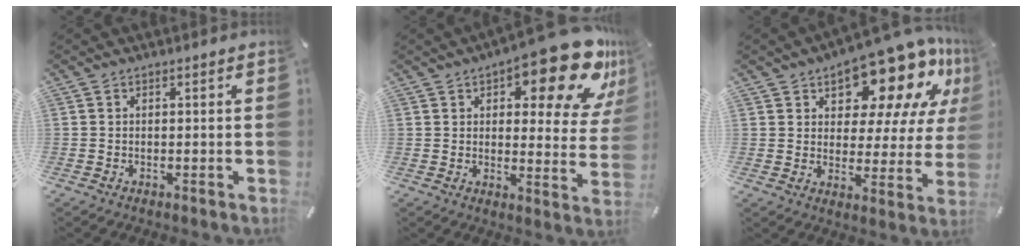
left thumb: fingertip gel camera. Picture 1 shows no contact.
{"total": 19.7, "force": [12.0, 7.9, 13.5], "torque": [-0.167, -0.083, 0.195]}
{"total": 17.9, "force": [12.6, 8.3, 9.5], "torque": [-0.136, -0.095, 0.212]}